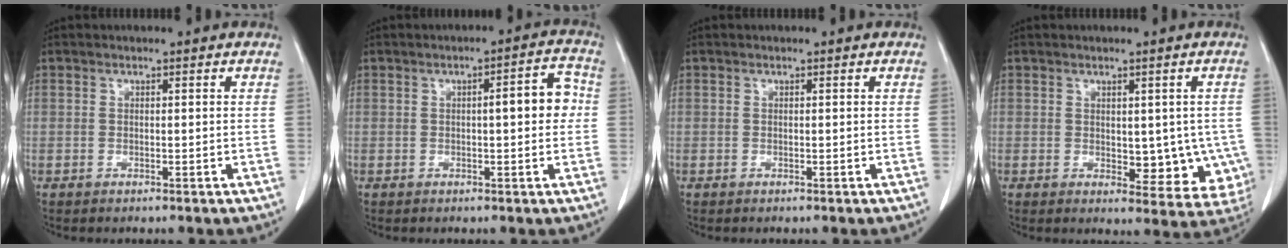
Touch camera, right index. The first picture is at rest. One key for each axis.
{"total": 5.5, "fx": 0.2, "fy": 1.3, "fz": 5.3, "tx": -0.068, "ty": 0.019, "tz": -0.001}
{"total": 0.0}
{"total": 8.5, "fx": -0.8, "fy": 4.6, "fz": 7.1, "tx": -0.058, "ty": -0.005, "tz": 0.001}